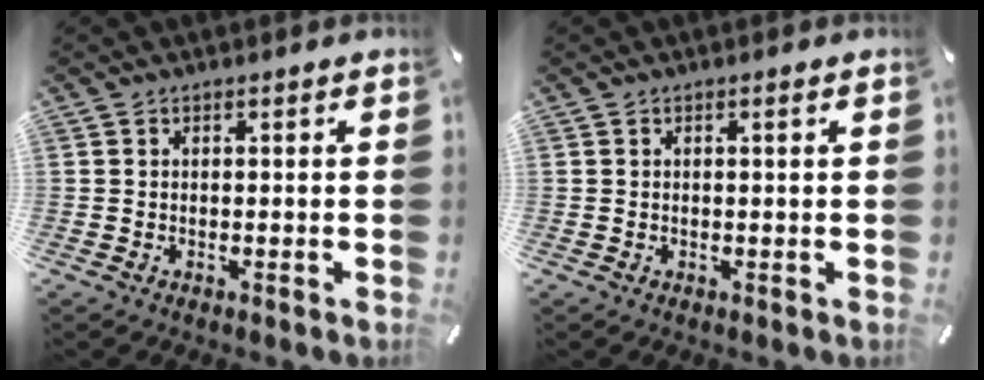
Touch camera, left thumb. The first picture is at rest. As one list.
[{"total": 1.0, "force": [0.2, 0.0, 1.0], "torque": [-0.017, 0.000, 0.002]}]